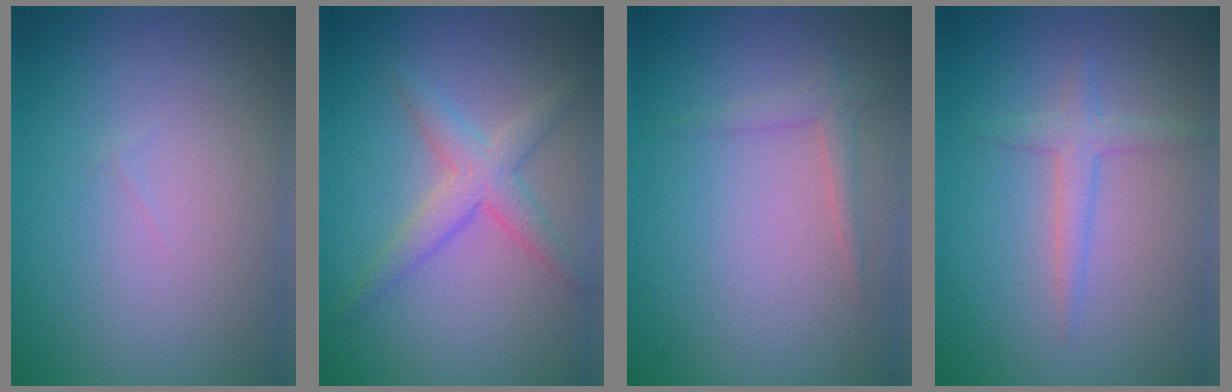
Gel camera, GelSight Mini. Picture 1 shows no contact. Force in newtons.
{"total": 2.9, "press": 2.9, "slide": 0.1}
{"total": 1.4, "press": 1.4, "slide": 0.1}
{"total": 1.9, "press": 1.9, "slide": 0.1}